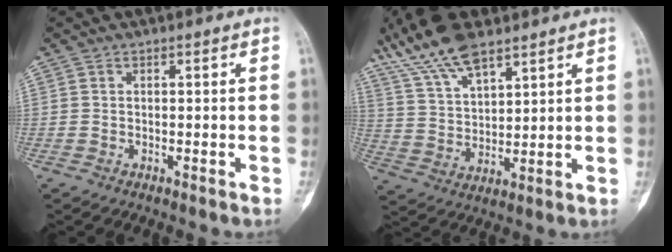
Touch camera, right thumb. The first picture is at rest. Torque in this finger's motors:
{"motor_torque": [0.05, 1.80, 1.10, 0.93, 0.13]}